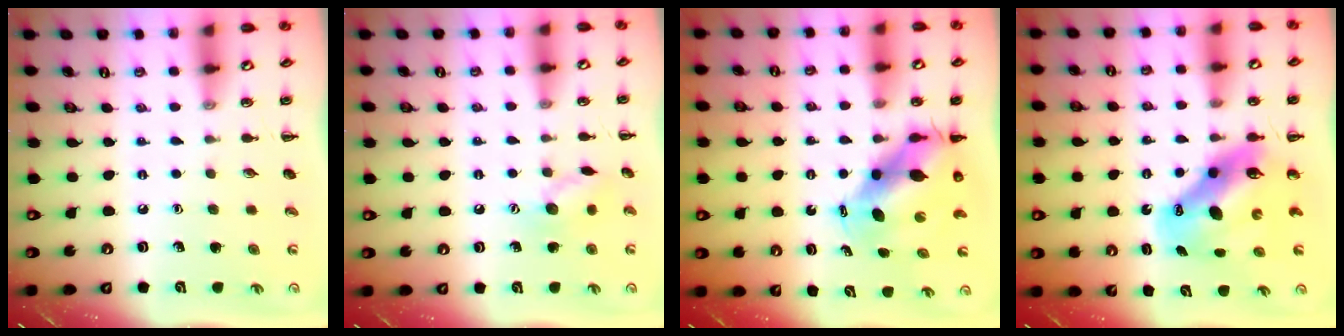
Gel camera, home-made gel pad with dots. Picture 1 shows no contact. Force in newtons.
{"total": 8.6, "press": 8.5, "slide": 0.8}
{"total": 9.2, "press": 9.0, "slide": 2.2}
{"total": 11.5, "press": 11.1, "slide": 2.9}